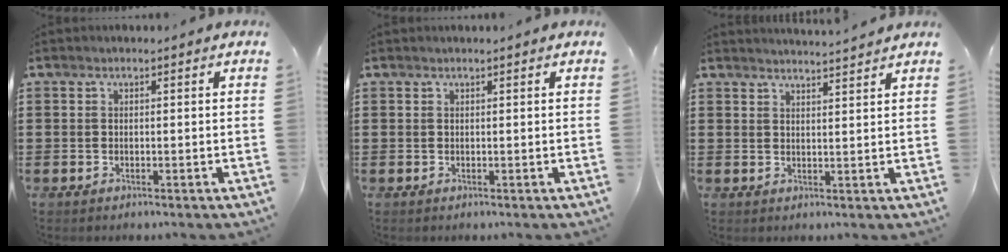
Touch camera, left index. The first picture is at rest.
{"total": 0.0}
{"total": 2.5, "force": [2.5, -0.5, -0.1], "torque": [-0.006, -0.013, 0.046]}